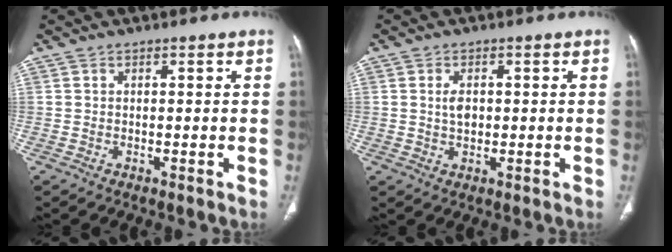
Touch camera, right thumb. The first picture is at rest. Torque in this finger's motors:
{"motor_torque": [-0.76, 0.25, 0.43, -0.08, 0.02]}